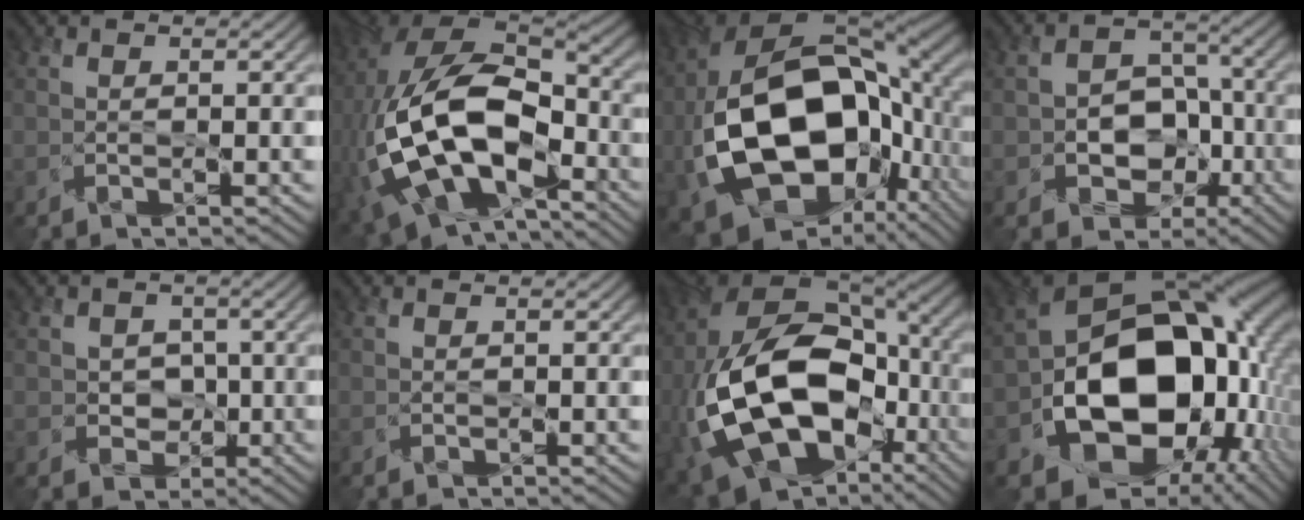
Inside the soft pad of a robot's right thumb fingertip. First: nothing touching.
{"total": 16.2, "force": [-3.1, 10.4, 12.0], "torque": [-0.291, -0.031, -0.038]}
{"total": 17.4, "force": [-2.3, 12.7, 11.6], "torque": [-0.252, -0.015, -0.038]}
{"total": 4.9, "force": [-1.3, 4.6, 1.3], "torque": [0.011, 0.002, -0.028]}
{"total": 2.7, "force": [0.5, 2.4, -1.2], "torque": [0.037, -0.004, 0.009]}
{"total": 0.0}
{"total": 17.3, "force": [-3.4, 12.1, 11.9], "torque": [-0.280, -0.024, -0.053]}
{"total": 17.0, "force": [-2.9, 13.3, 10.1], "torque": [-0.161, -0.031, -0.032]}